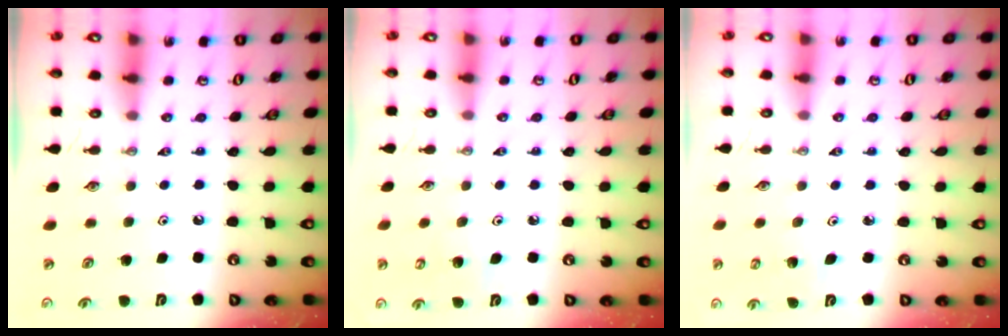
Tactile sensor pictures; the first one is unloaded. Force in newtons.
{"total": 5.5, "press": 5.4, "slide": 1.1}
{"total": 1.4, "press": 1.4, "slide": 0.1}